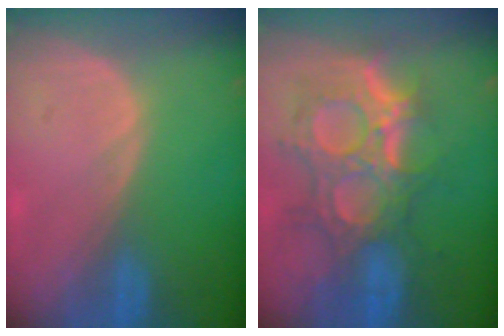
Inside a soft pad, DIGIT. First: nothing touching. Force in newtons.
{"total": 12.0, "press": 10.7, "slide": 5.3}